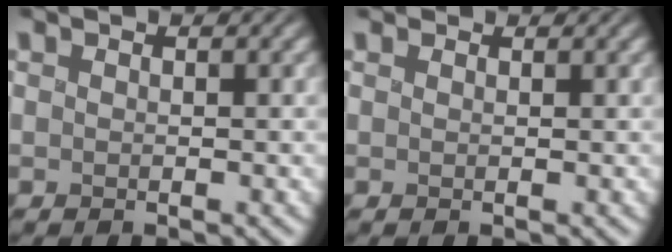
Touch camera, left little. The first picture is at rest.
{"total": 1.2, "force": [1.0, 0.5, 0.3], "torque": [-0.005, 0.000, 0.020]}